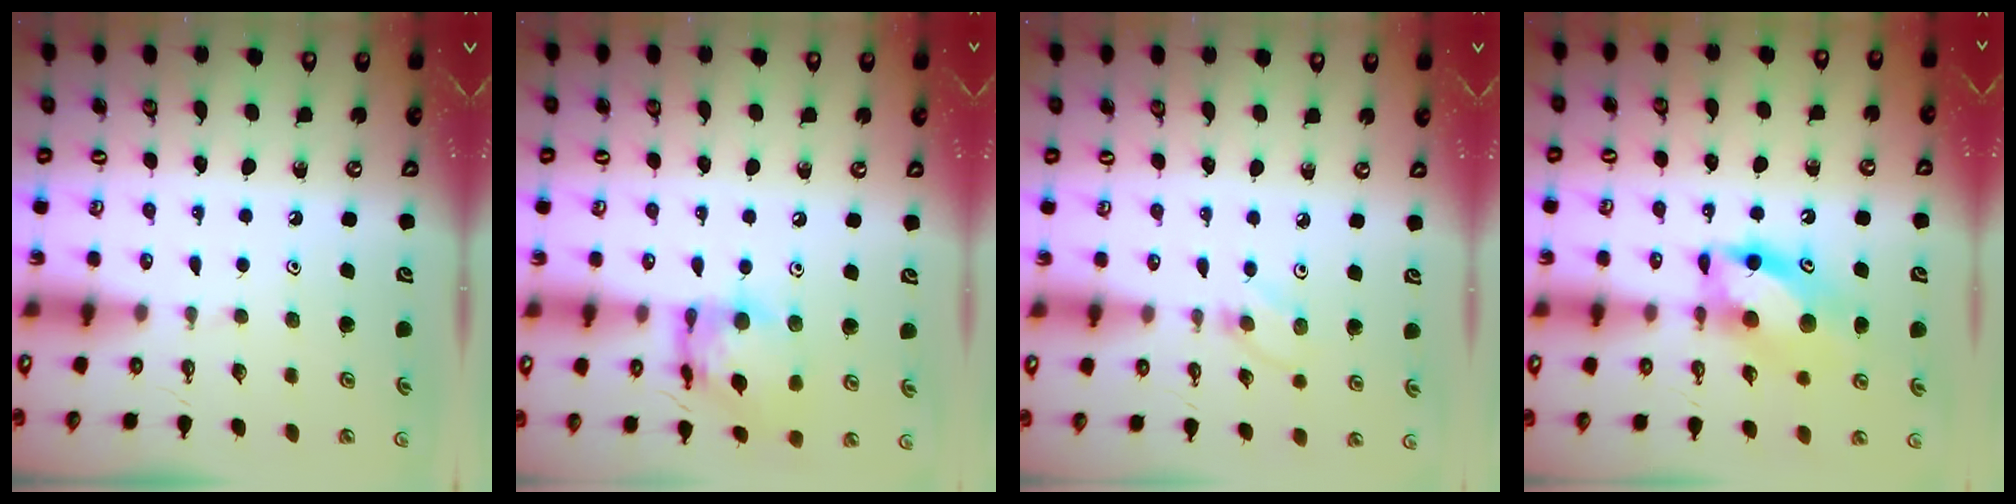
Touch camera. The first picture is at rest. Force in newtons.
{"total": 14.0, "press": 13.9, "slide": 1.2}
{"total": 4.1, "press": 4.1, "slide": 0.5}
{"total": 13.6, "press": 13.6, "slide": 0.5}